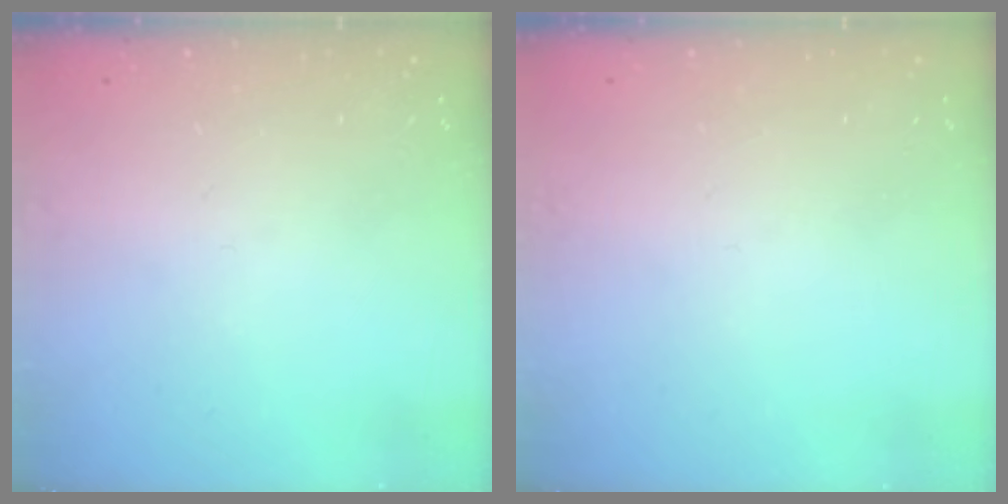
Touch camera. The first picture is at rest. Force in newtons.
{"total": 0.0}